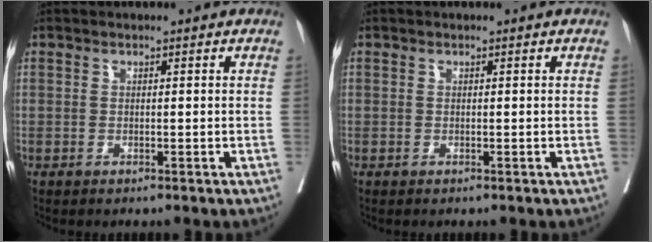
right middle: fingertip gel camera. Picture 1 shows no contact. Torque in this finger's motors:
{"motor_torque": [0.00, 0.00, 0.00, 0.00]}